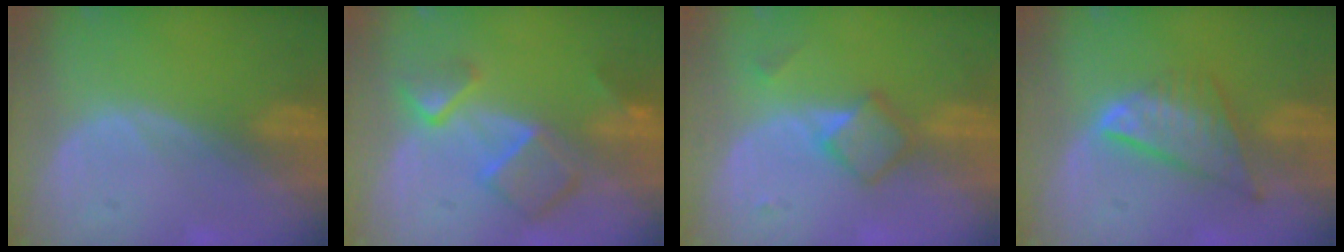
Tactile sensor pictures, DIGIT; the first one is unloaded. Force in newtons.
{"total": 7.8, "press": 6.8, "slide": 3.9}
{"total": 4.7, "press": 4.5, "slide": 1.2}
{"total": 8.1, "press": 6.9, "slide": 4.2}